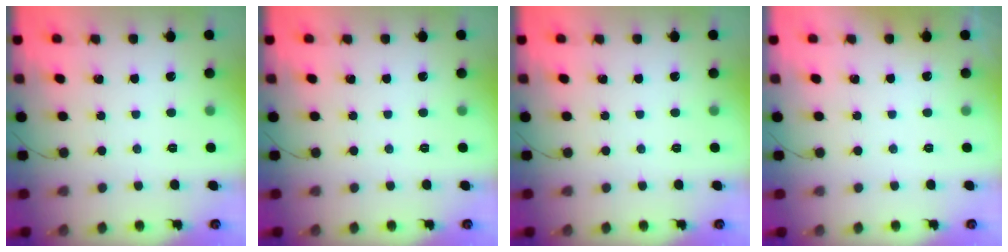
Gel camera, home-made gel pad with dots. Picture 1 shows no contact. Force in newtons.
{"total": 0.0}
{"total": 0.0}
{"total": 7.1, "press": 1.6, "slide": 6.9}